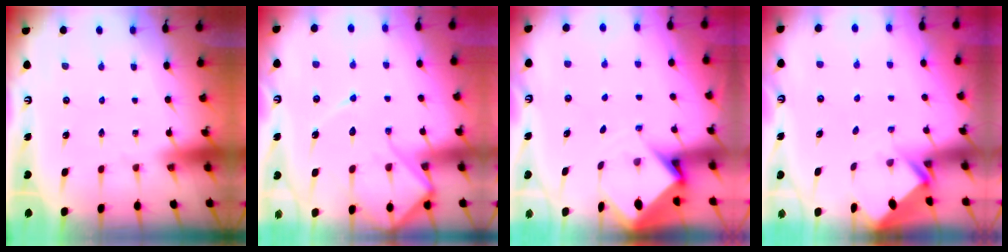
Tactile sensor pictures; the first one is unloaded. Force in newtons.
{"total": 11.4, "press": 11.3, "slide": 1.1}
{"total": 4.8, "press": 4.8, "slide": 0.2}
{"total": 2.9, "press": 2.9, "slide": 0.2}